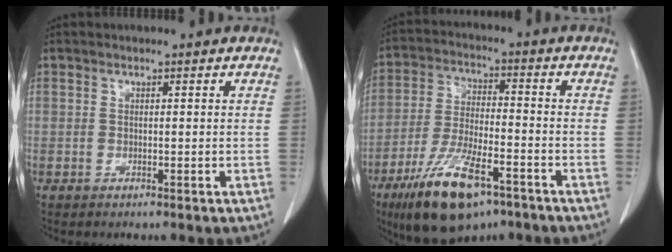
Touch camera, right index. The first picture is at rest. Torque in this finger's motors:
{"motor_torque": [1.38, -0.76, 0.75, 0.20]}